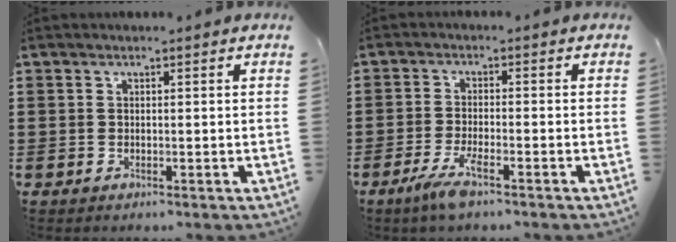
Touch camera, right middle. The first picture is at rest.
{"total": 4.4, "force": [-2.5, 0.5, 3.6], "torque": [-0.079, -0.009, -0.048]}